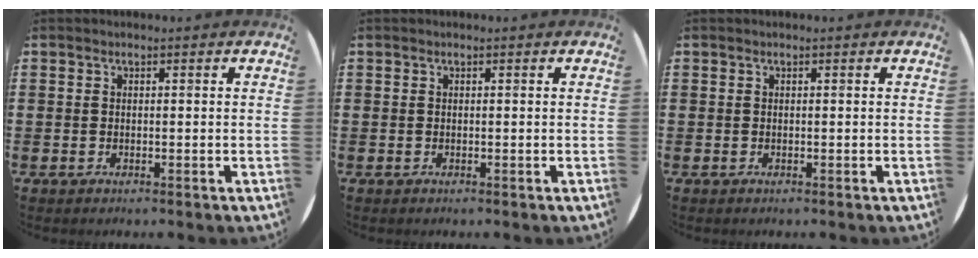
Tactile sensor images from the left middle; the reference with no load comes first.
{"total": 0.0}
{"total": 0.0}